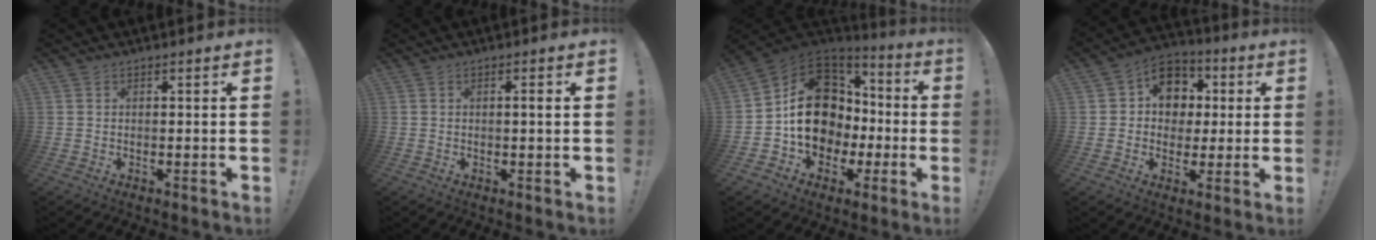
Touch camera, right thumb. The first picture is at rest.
{"total": 1.8, "force": [0.2, -0.2, 1.8], "torque": [-0.026, -0.003, 0.000]}
{"total": 18.9, "force": [-0.1, 15.8, 10.4], "torque": [-0.151, 0.015, 0.032]}
{"total": 11.8, "force": [2.0, 10.6, 4.9], "torque": [-0.066, 0.005, 0.045]}